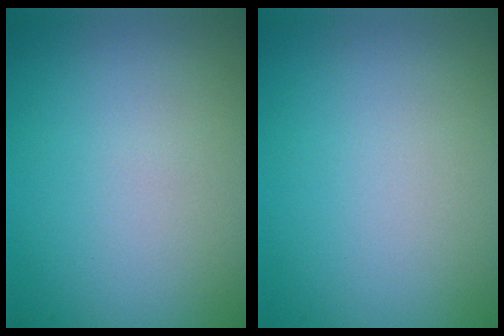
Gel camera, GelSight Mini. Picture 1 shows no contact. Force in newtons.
{"total": 0.0}